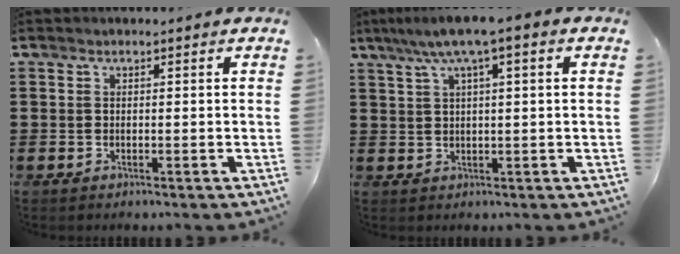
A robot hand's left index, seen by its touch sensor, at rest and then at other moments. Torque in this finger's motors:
{"motor_torque": [1.82, -0.32, 0.84, 0.21]}